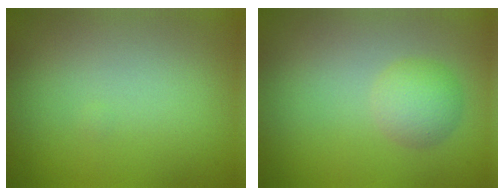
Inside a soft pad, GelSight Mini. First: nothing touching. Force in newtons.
{"total": 2.4, "press": 2.4, "slide": 0.0}